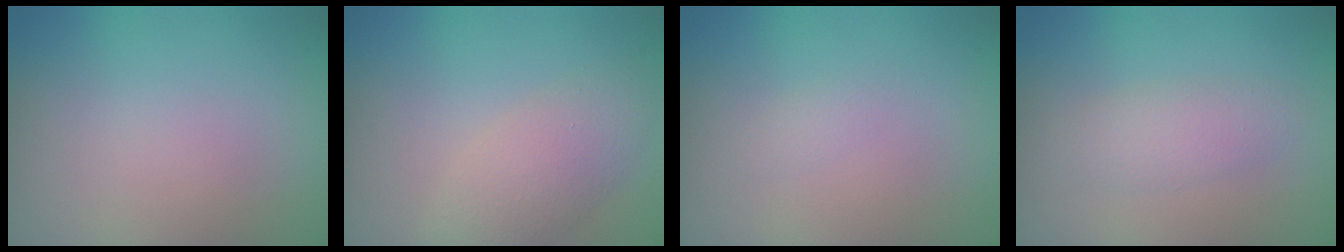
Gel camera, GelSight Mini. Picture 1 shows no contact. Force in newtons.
{"total": 3.4, "press": 3.4, "slide": 0.1}
{"total": 0.6, "press": 0.6, "slide": 0.1}
{"total": 2.1, "press": 2.1, "slide": 0.1}